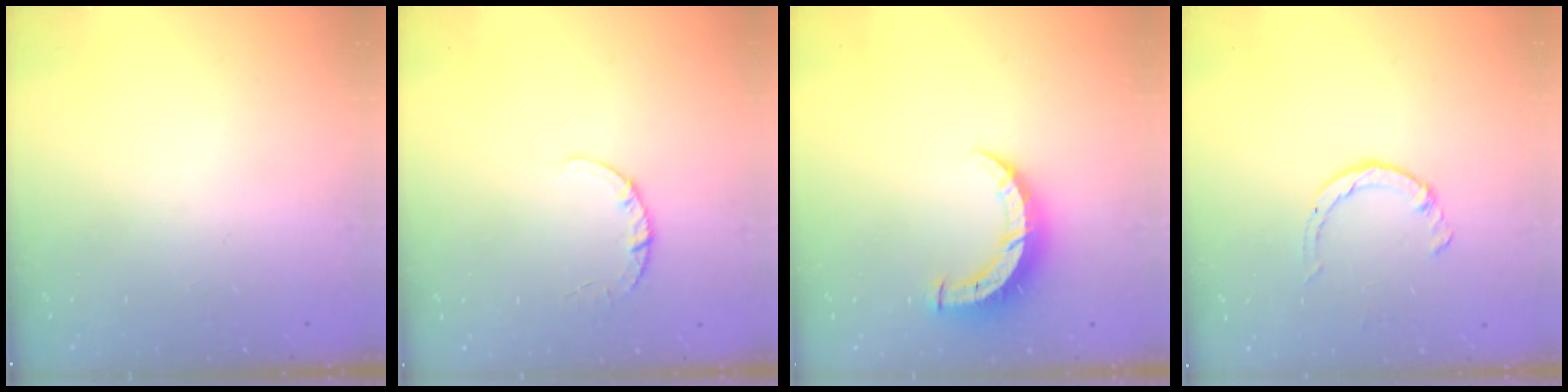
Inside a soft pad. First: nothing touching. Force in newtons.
{"total": 2.7, "press": 2.7, "slide": 0.4}
{"total": 7.9, "press": 7.8, "slide": 0.8}
{"total": 2.6, "press": 2.6, "slide": 0.4}